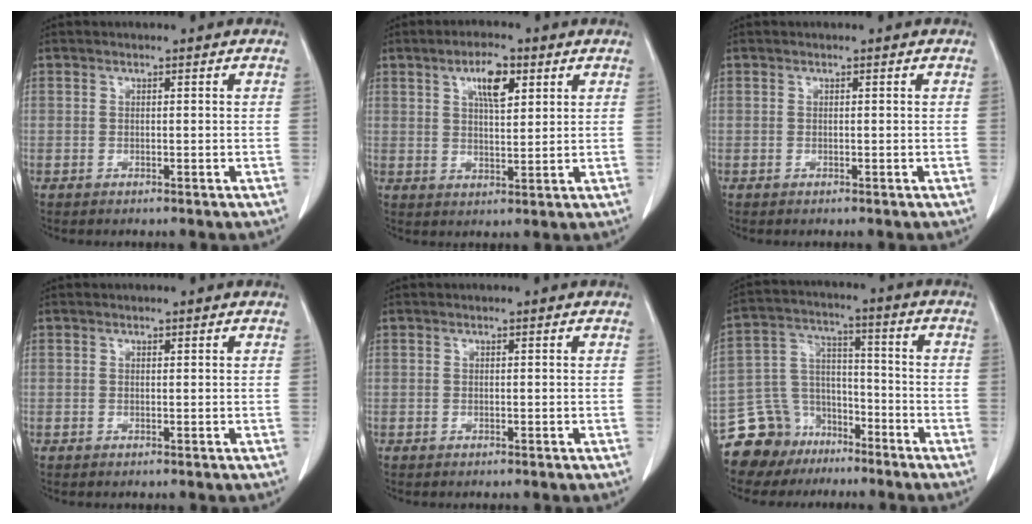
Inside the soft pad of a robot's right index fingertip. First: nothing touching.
{"total": 6.1, "force": [2.9, 2.0, 5.0], "torque": [-0.088, 0.003, 0.048]}
{"total": 0.0}
{"total": 0.0}
{"total": 0.0}
{"total": 11.3, "force": [-8.2, 7.7, 0.7], "torque": [-0.025, 0.059, -0.142]}